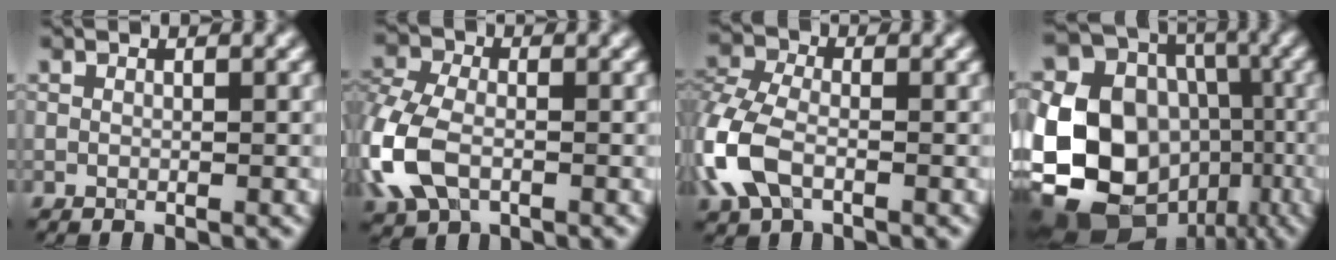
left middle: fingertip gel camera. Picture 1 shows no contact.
{"total": 6.3, "force": [-2.2, 4.1, 4.3], "torque": [-0.127, -0.004, -0.049]}
{"total": 5.5, "force": [-2.3, 3.2, 3.8], "torque": [-0.117, 0.001, -0.051]}
{"total": 16.0, "force": [-4.2, 13.3, 8.0], "torque": [-0.172, -0.006, -0.078]}